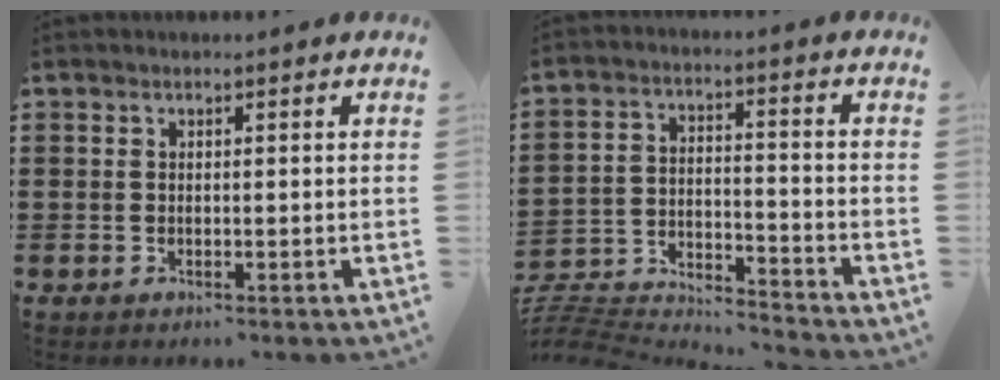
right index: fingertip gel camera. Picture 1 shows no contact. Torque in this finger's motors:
{"motor_torque": [-2.14, 0.00, -1.05, -0.21]}